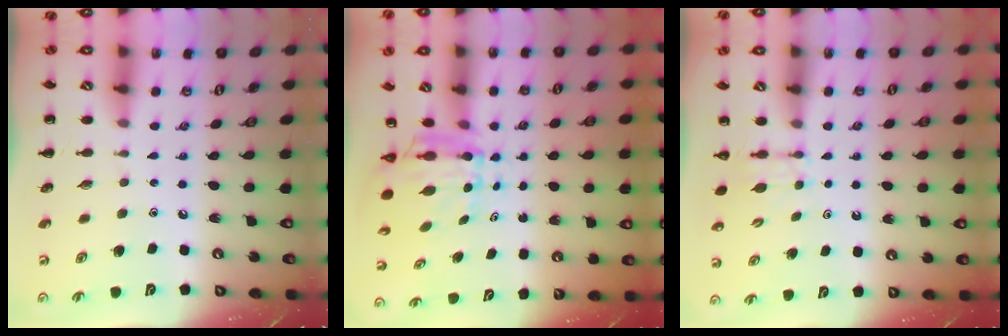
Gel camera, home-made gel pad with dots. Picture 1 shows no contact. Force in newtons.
{"total": 5.8, "press": 5.3, "slide": 2.3}
{"total": 2.7, "press": 2.5, "slide": 1.1}